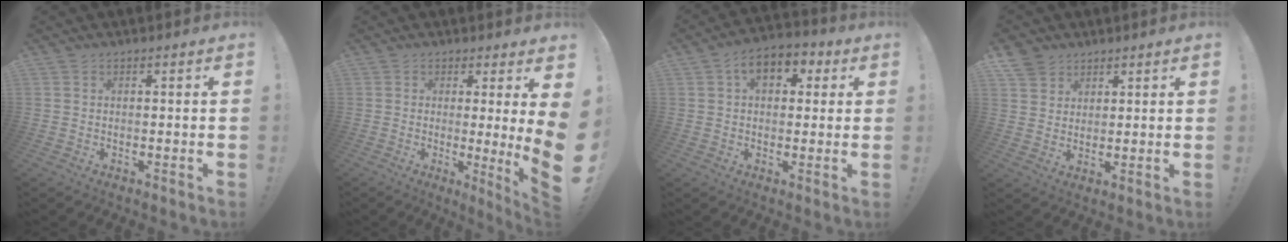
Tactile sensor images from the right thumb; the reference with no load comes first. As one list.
[{"total": 7.0, "force": [1.3, -0.9, 6.8], "torque": [-0.083, -0.046, 0.017]}, {"total": 8.7, "force": [3.3, 5.8, 5.6], "torque": [-0.082, -0.003, 0.057]}, {"total": 5.7, "force": [4.0, 3.9, 0.9], "torque": [-0.014, -0.026, 0.078]}]